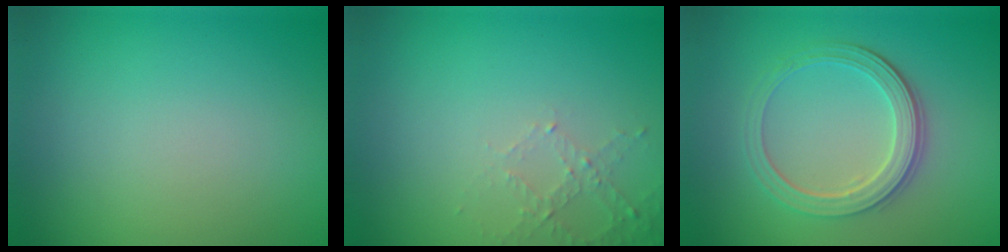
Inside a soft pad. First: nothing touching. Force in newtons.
{"total": 1.8, "press": 1.7, "slide": 0.5}
{"total": 4.2, "press": 3.5, "slide": 2.3}